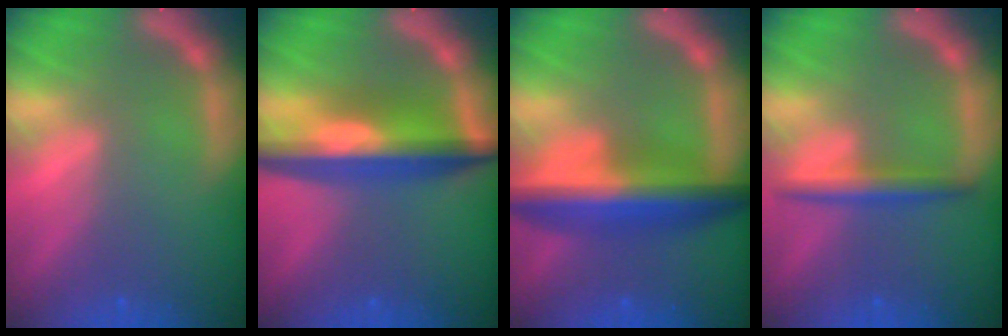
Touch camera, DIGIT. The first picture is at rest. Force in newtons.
{"total": 8.5}
{"total": 8.4}
{"total": 3.0}